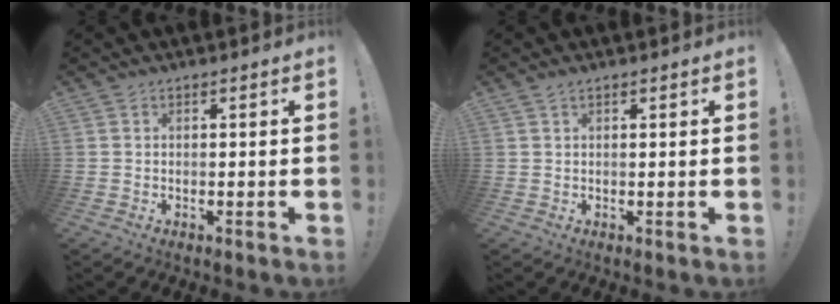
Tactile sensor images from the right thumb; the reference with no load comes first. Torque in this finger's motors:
{"motor_torque": [0.10, -0.03, 0.07, 0.13, 0.01]}